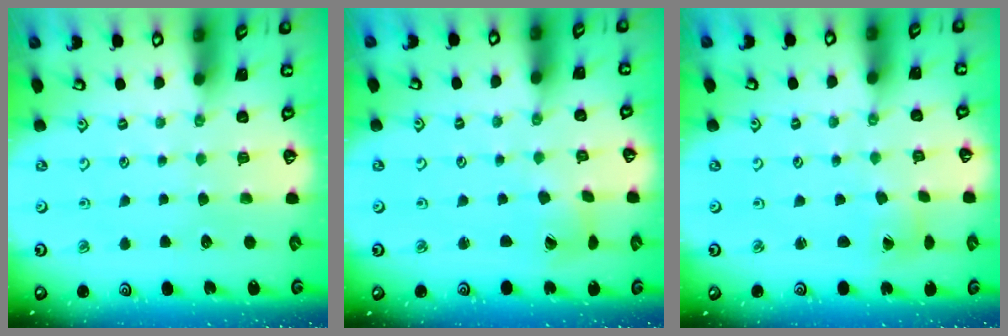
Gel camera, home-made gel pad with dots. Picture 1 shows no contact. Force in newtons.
{"total": 2.3, "press": 2.3, "slide": 0.3}
{"total": 0.5, "press": 0.5, "slide": 0.1}